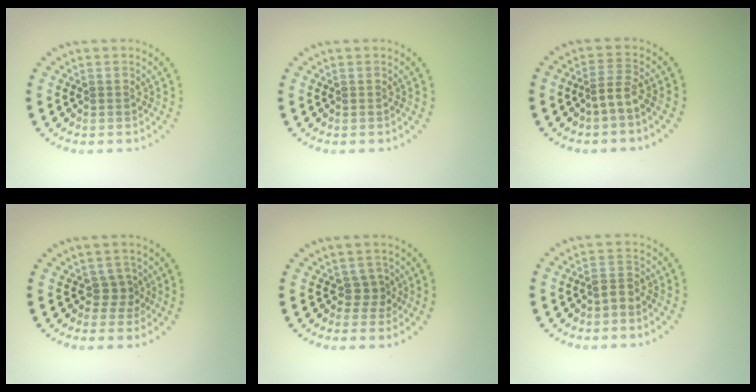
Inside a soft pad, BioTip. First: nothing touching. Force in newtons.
{"total": 0.0}
{"total": 1.8, "press": 1.2, "slide": 1.4}
{"total": 1.9, "press": 1.3, "slide": 1.3}
{"total": 1.7, "press": 1.2, "slide": 1.3}
{"total": 1.5, "press": 0.9, "slide": 1.1}